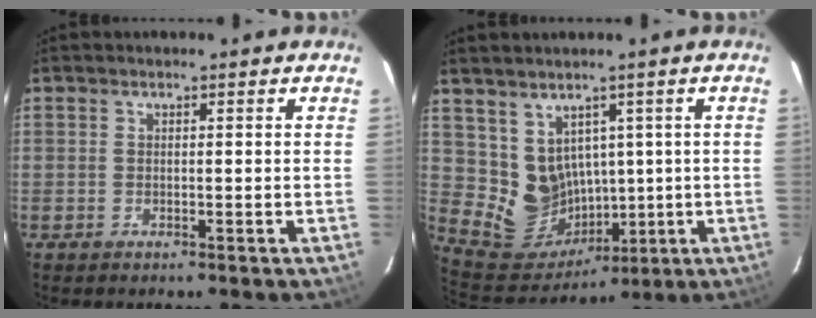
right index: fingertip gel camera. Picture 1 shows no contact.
{"total": 10.0, "force": [2.5, 9.0, 3.4], "torque": [-0.078, -0.001, 0.077]}